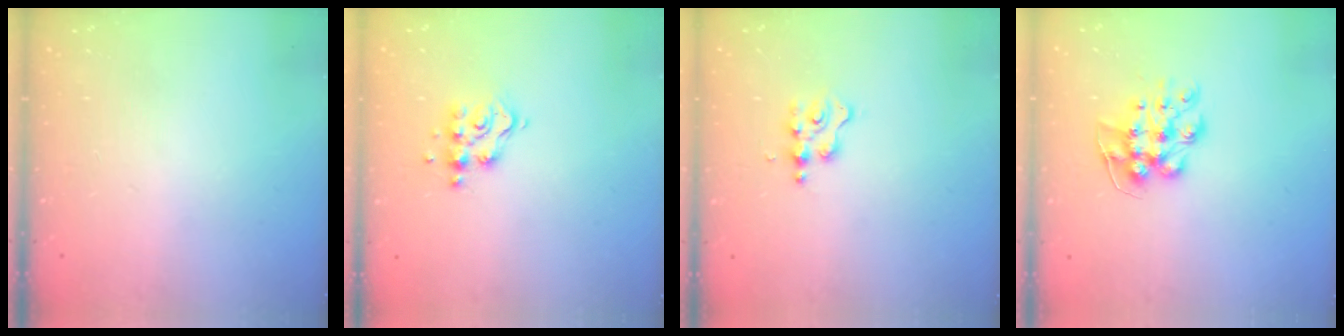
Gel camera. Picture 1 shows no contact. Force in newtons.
{"total": 8.5, "press": 8.5, "slide": 0.5}
{"total": 3.1, "press": 3.1, "slide": 0.4}
{"total": 9.6, "press": 9.5, "slide": 0.8}